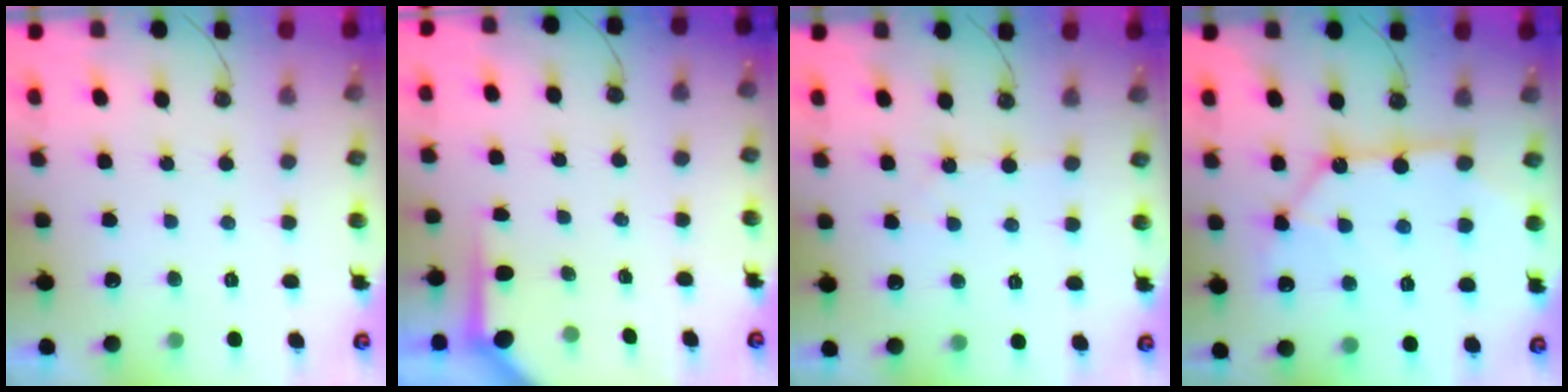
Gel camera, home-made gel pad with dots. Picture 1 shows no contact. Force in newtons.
{"total": 3.6, "press": 3.6, "slide": 0.3}
{"total": 2.9, "press": 2.8, "slide": 0.5}
{"total": 10.8, "press": 10.7, "slide": 1.4}